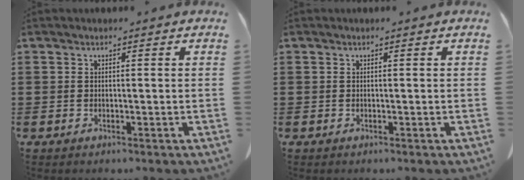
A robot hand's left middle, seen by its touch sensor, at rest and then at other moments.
{"total": 0.0}